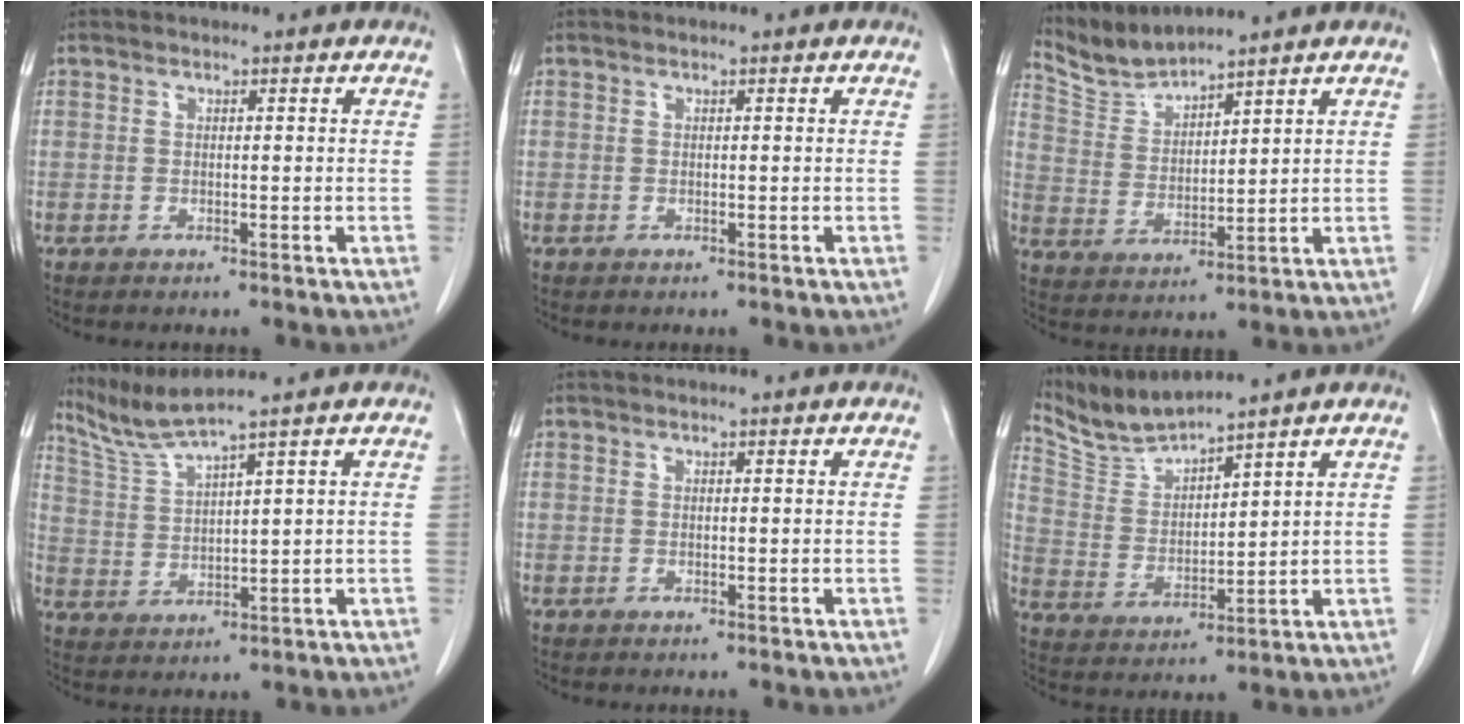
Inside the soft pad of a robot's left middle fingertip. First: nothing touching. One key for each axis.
{"total": 0.0}
{"total": 5.8, "fx": 5.7, "fy": -0.7, "fz": -0.1, "tx": -0.015, "ty": -0.001, "tz": 0.131}
{"total": 5.3, "fx": 4.7, "fy": -2.0, "fz": 1.4, "tx": -0.042, "ty": -0.011, "tz": 0.107}
{"total": 0.0}
{"total": 7.2, "fx": 7.1, "fy": -0.8, "fz": 1.1, "tx": -0.042, "ty": -0.001, "tz": 0.159}